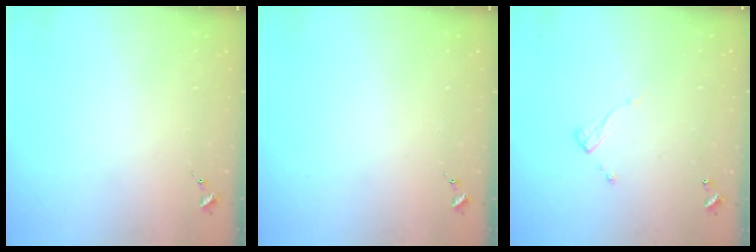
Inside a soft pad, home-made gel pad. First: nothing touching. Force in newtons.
{"total": 0.0}
{"total": 5.3, "press": 5.3, "slide": 0.2}